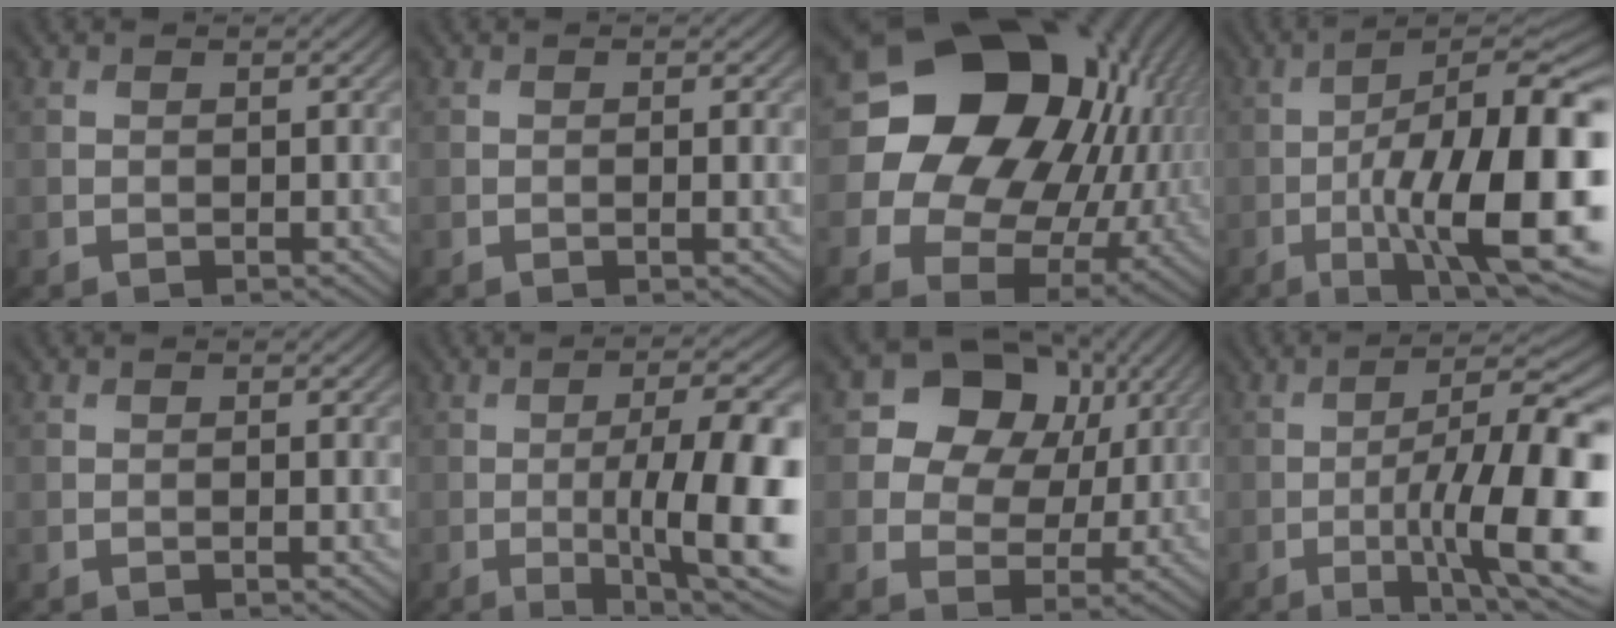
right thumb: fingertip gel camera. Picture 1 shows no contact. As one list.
[{"total": 1.4, "force": [-0.1, 0.2, 1.4], "torque": [-0.026, -0.001, -0.003]}, {"total": 22.3, "force": [6.0, 18.0, 11.7], "torque": [-0.263, 0.018, 0.122]}, {"total": 19.6, "force": [-5.2, 6.2, 17.9], "torque": [-0.273, -0.013, -0.072]}, {"total": 0.5, "force": [-0.1, 0.1, 0.5], "torque": [-0.009, -0.003, -0.001]}, {"total": 15.6, "force": [-2.9, 4.2, 14.7], "torque": [-0.196, -0.001, -0.040]}, {"total": 11.9, "force": [4.6, 9.2, 6.1], "torque": [-0.129, 0.031, 0.069]}, {"total": 15.5, "force": [-4.2, 3.9, 14.4], "torque": [-0.220, -0.004, -0.068]}]